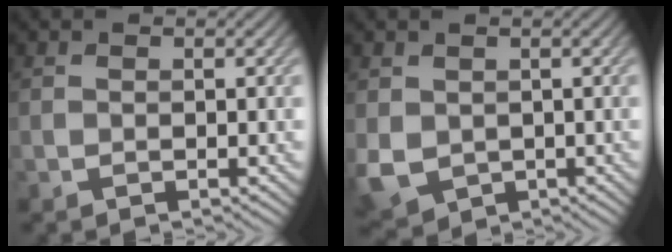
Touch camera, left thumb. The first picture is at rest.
{"total": 4.7, "force": [0.0, 3.9, 2.6], "torque": [-0.083, -0.022, 0.001]}